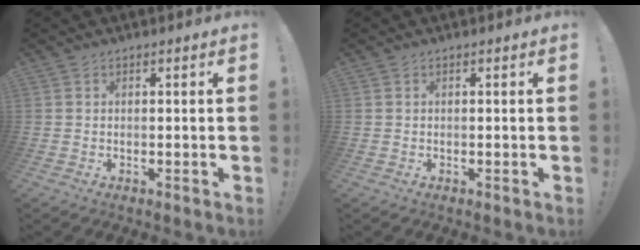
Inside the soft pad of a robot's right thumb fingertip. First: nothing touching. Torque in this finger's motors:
{"motor_torque": [-0.05, 0.12, -0.15, 0.12, 0.05]}